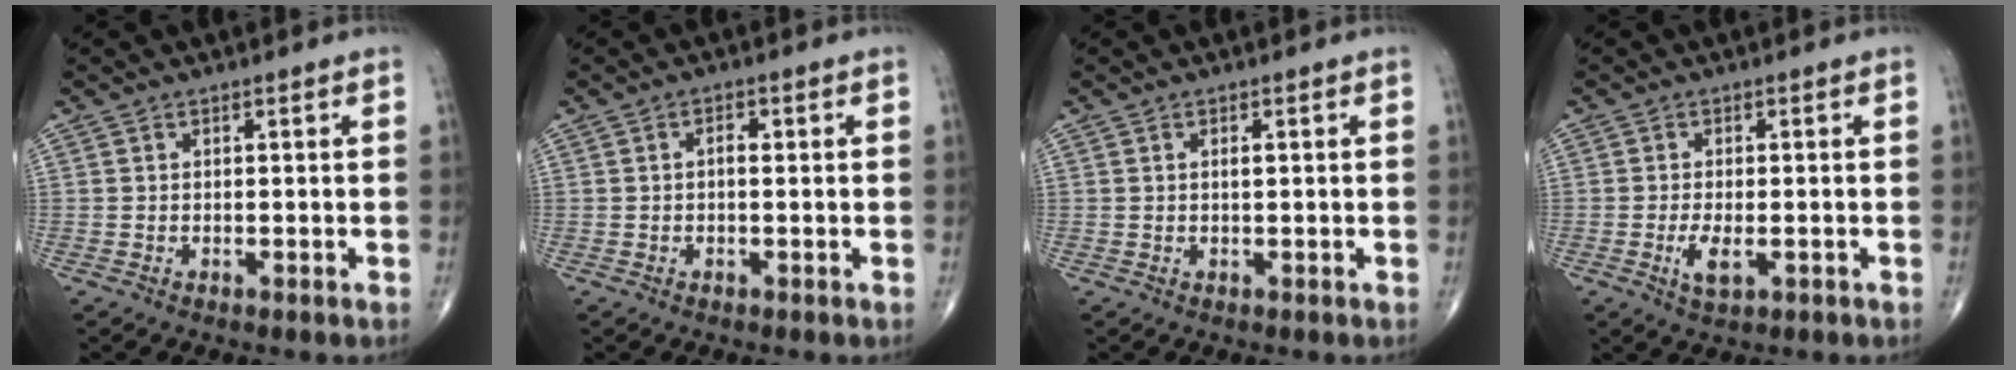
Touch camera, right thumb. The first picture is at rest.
{"total": 1.6, "force": [0.2, 0.8, 1.3], "torque": [-0.022, 0.005, 0.000]}
{"total": 1.0, "force": [0.3, 0.3, 0.9], "torque": [-0.013, 0.002, 0.004]}
{"total": 3.8, "force": [-1.1, 1.5, 3.3], "torque": [-0.065, -0.006, -0.019]}